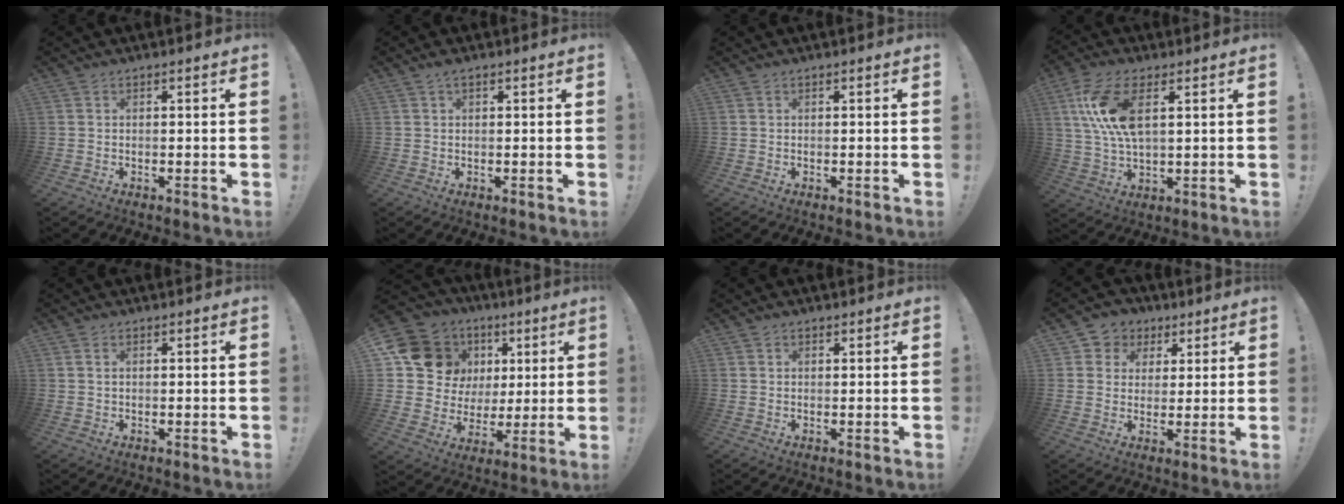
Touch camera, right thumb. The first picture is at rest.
{"total": 1.5, "force": [0.8, 0.7, 1.0], "torque": [-0.012, -0.003, 0.014]}
{"total": 0.0}
{"total": 12.1, "force": [4.1, 5.4, 10.1], "torque": [-0.213, -0.011, 0.075]}
{"total": 1.1, "force": [0.5, 0.7, 0.7], "torque": [-0.009, 0.000, 0.008]}
{"total": 16.1, "force": [6.6, 13.3, 6.3], "torque": [-0.092, -0.030, 0.152]}
{"total": 0.8, "force": [0.7, 0.4, 0.1], "torque": [0.006, -0.003, 0.011]}
{"total": 6.5, "force": [2.0, 6.0, 1.5], "torque": [-0.012, -0.010, 0.041]}